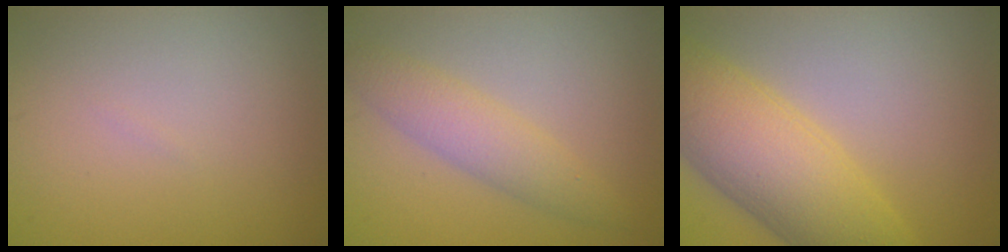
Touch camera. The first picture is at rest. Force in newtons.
{"total": 3.3, "press": 3.3, "slide": 0.1}
{"total": 8.6, "press": 8.6, "slide": 0.3}